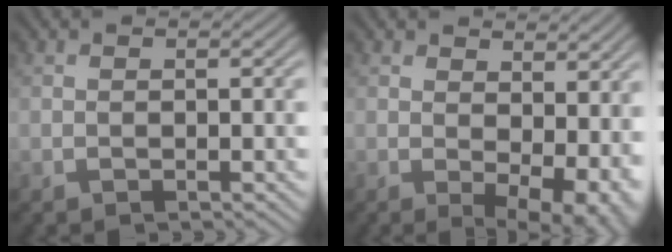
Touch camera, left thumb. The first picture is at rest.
{"total": 8.0, "force": [1.3, 4.3, 6.6], "torque": [-0.091, -0.011, 0.032]}